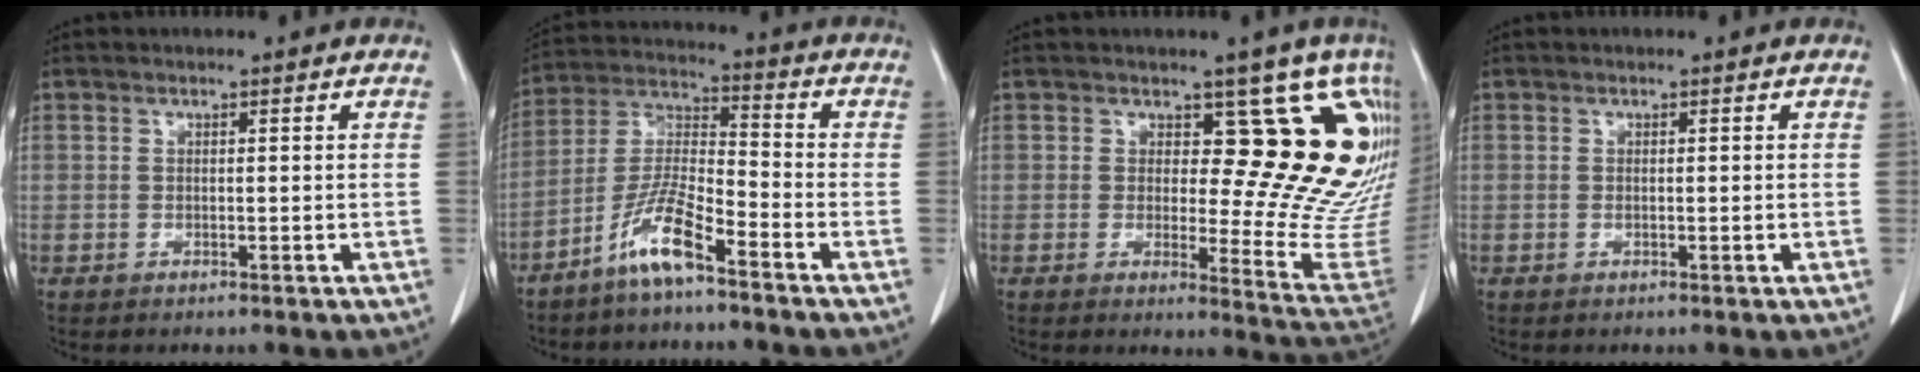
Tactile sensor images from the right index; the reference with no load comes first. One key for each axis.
{"total": 8.9, "fx": -6.0, "fy": 0.8, "fz": 6.5, "tx": -0.142, "ty": -0.011, "tz": -0.125}
{"total": 16.6, "fx": 9.0, "fy": 6.4, "fz": 12.3, "tx": -0.132, "ty": -0.024, "tz": 0.088}
{"total": 0.6, "fx": -0.1, "fy": 0.1, "fz": 0.5, "tx": -0.012, "ty": -0.002, "tz": 0.001}